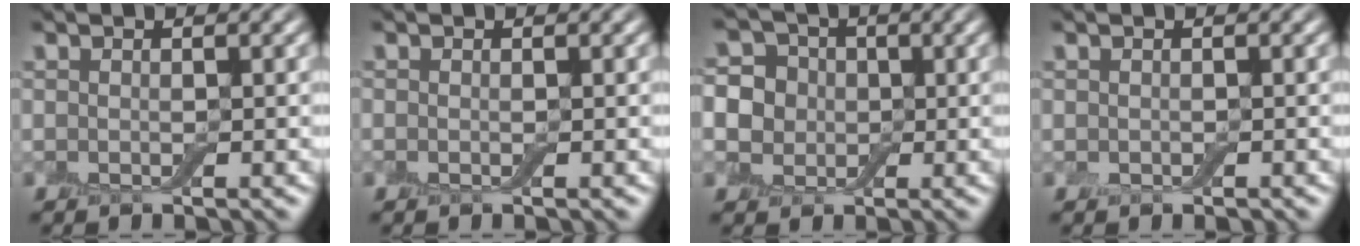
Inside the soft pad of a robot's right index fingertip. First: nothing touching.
{"total": 0.0}
{"total": 6.5, "force": [0.5, 6.0, 2.7], "torque": [-0.042, 0.031, -0.016]}
{"total": 0.5, "force": [-0.2, 0.4, 0.2], "torque": [-0.003, -0.003, -0.004]}